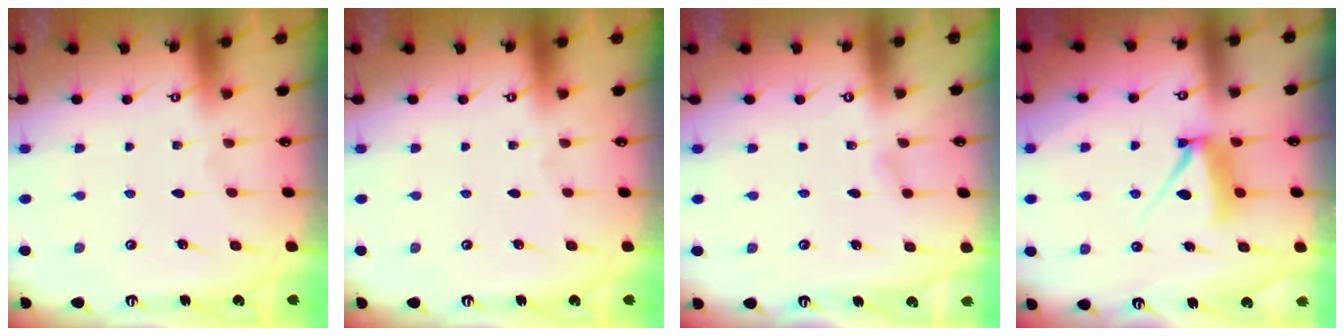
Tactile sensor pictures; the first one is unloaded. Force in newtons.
{"total": 0.0}
{"total": 3.9, "press": 3.9, "slide": 0.5}
{"total": 9.9, "press": 9.9, "slide": 0.8}